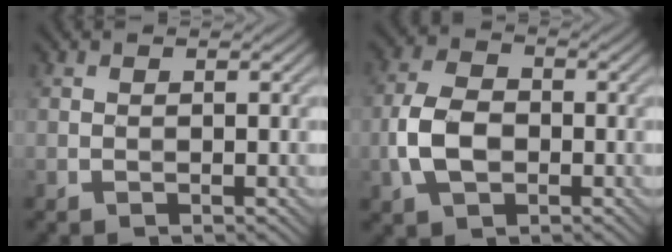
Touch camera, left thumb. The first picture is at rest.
{"total": 6.5, "force": [-1.5, 4.2, 4.7], "torque": [-0.110, 0.002, -0.034]}